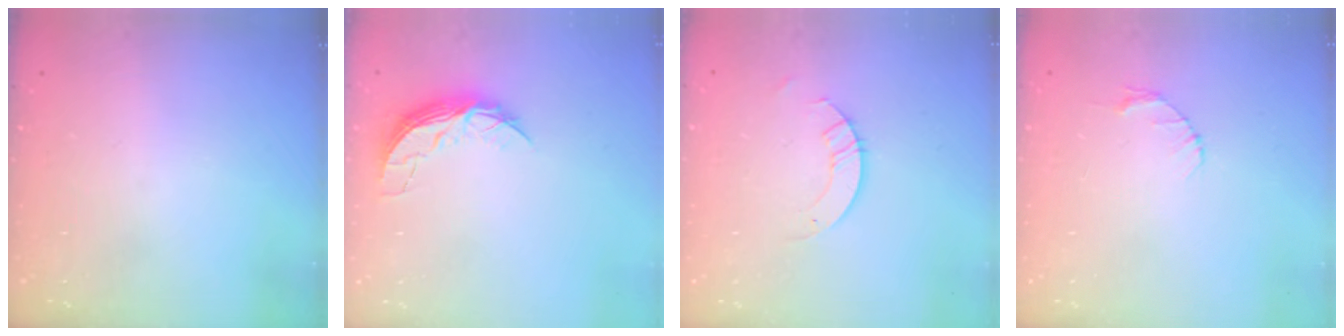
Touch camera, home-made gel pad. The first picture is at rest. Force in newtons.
{"total": 6.9, "press": 6.9, "slide": 0.5}
{"total": 2.6, "press": 2.6, "slide": 0.2}
{"total": 2.6, "press": 2.6, "slide": 0.3}